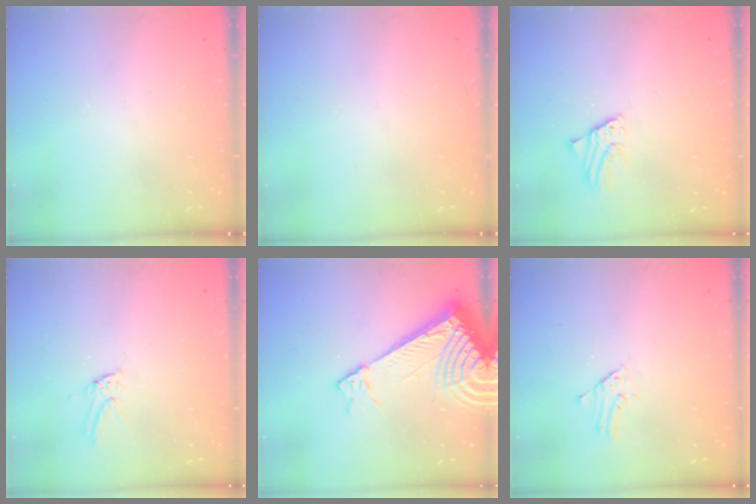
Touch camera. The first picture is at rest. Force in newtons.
{"total": 0.0}
{"total": 2.2, "press": 2.2, "slide": 0.3}
{"total": 6.2, "press": 6.2, "slide": 0.5}
{"total": 14.0, "press": 14.0, "slide": 1.4}
{"total": 1.7, "press": 1.7, "slide": 0.2}